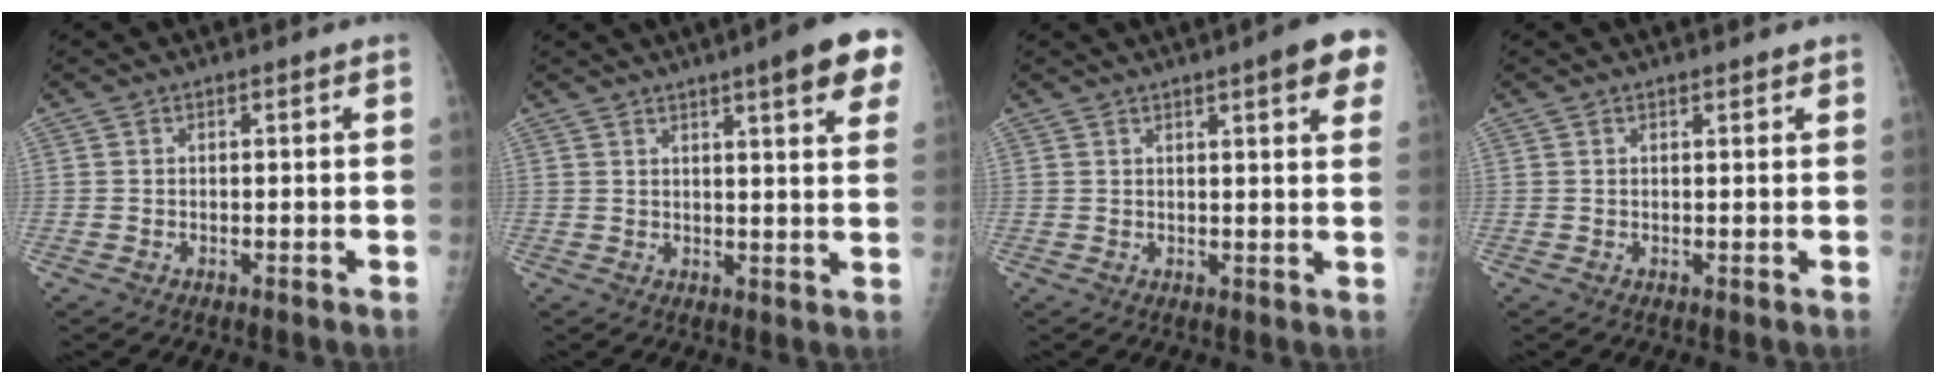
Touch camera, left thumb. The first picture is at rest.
{"total": 11.3, "force": [6.3, 1.5, 9.2], "torque": [-0.102, -0.022, 0.071]}
{"total": 8.5, "force": [4.4, 1.4, 7.1], "torque": [-0.071, -0.008, 0.049]}
{"total": 0.9, "force": [0.7, 0.2, 0.4], "torque": [-0.005, -0.004, 0.010]}